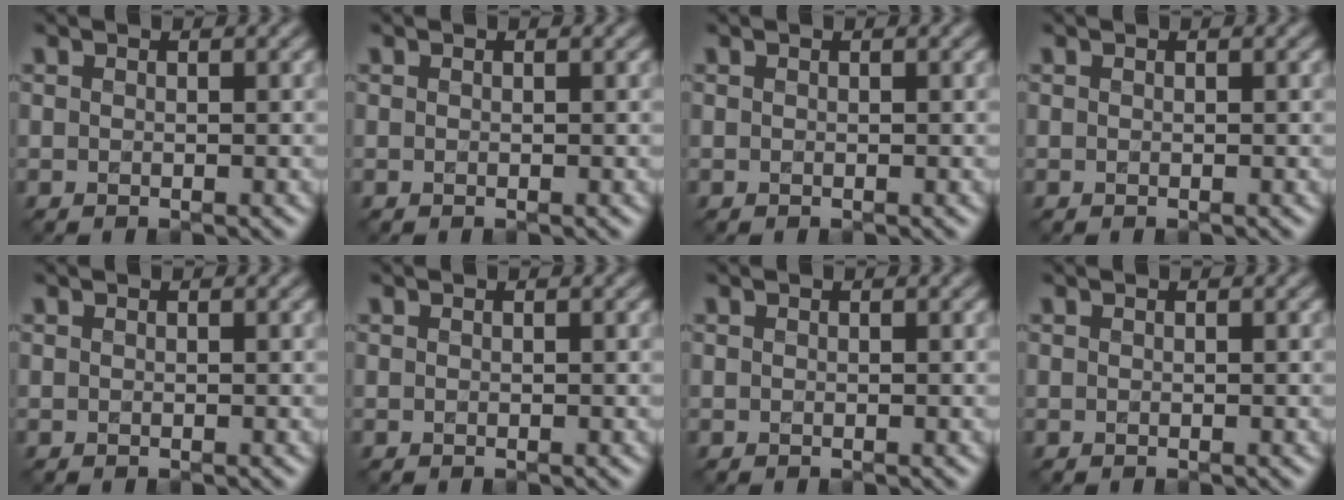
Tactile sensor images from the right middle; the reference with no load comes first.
{"total": 0.0}
{"total": 0.0}
{"total": 0.0}
{"total": 0.0}
{"total": 0.0}
{"total": 0.0}
{"total": 0.0}